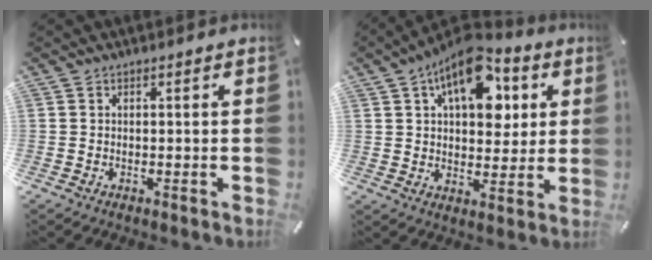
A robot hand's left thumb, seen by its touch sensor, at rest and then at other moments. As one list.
[{"total": 15.7, "force": [7.0, 9.0, 10.8], "torque": [-0.145, -0.025, 0.119]}]